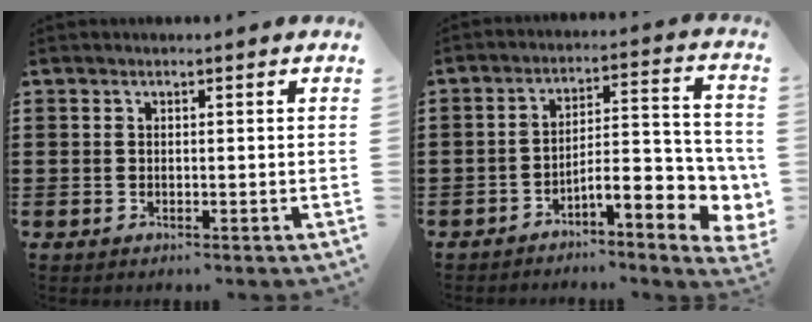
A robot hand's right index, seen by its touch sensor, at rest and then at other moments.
{"total": 7.0, "force": [-3.8, 1.9, 5.6], "torque": [-0.087, -0.019, -0.070]}